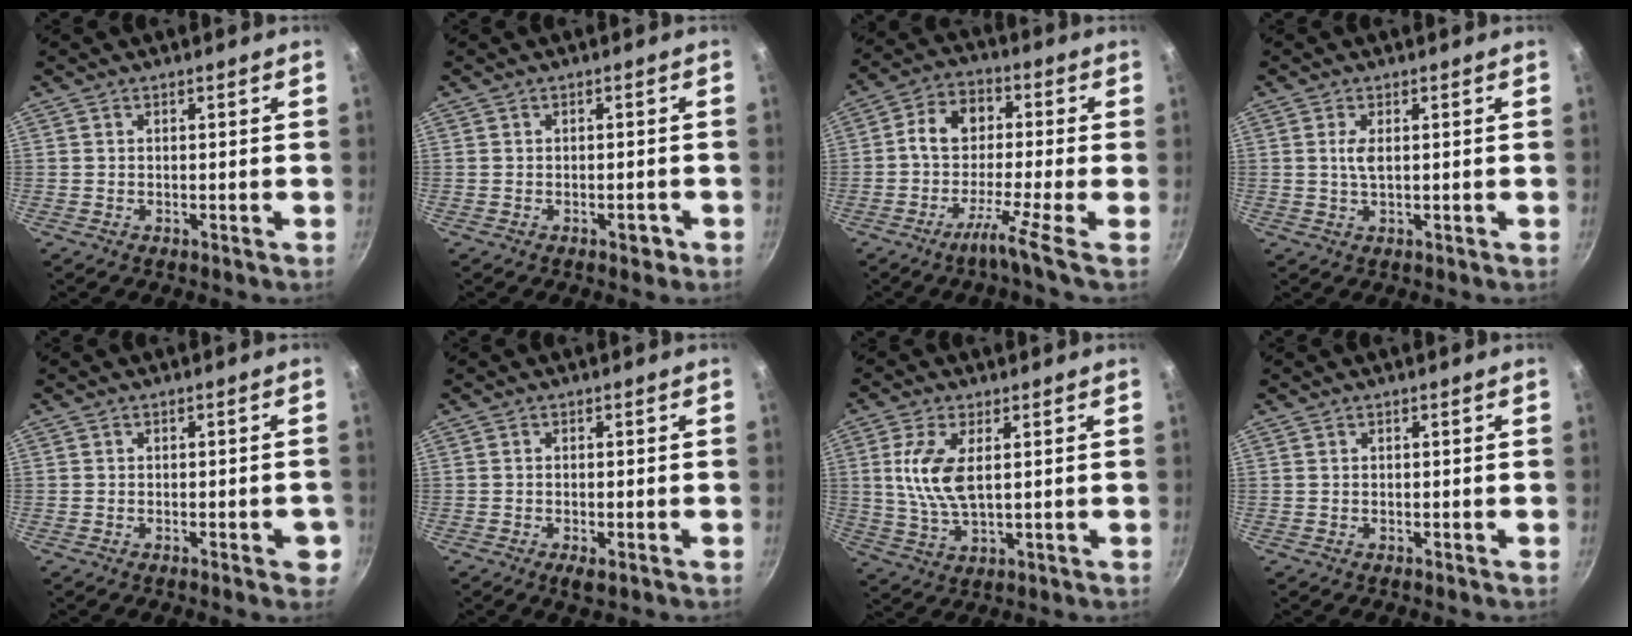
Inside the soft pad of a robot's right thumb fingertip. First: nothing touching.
{"total": 2.1, "force": [-1.1, 1.1, 1.4], "torque": [-0.010, 0.015, -0.010]}
{"total": 8.7, "force": [-3.7, 2.0, 7.6], "torque": [-0.145, 0.032, -0.091]}
{"total": 2.4, "force": [0.4, 0.8, 2.2], "torque": [-0.049, 0.000, 0.009]}
{"total": 3.4, "force": [-1.4, 1.3, 2.8], "torque": [-0.019, 0.009, -0.019]}
{"total": 2.4, "force": [-1.1, 0.8, 2.0], "torque": [-0.044, -0.005, -0.021]}
{"total": 8.7, "force": [1.7, 3.8, 7.6], "torque": [-0.158, -0.004, 0.037]}
{"total": 0.0}